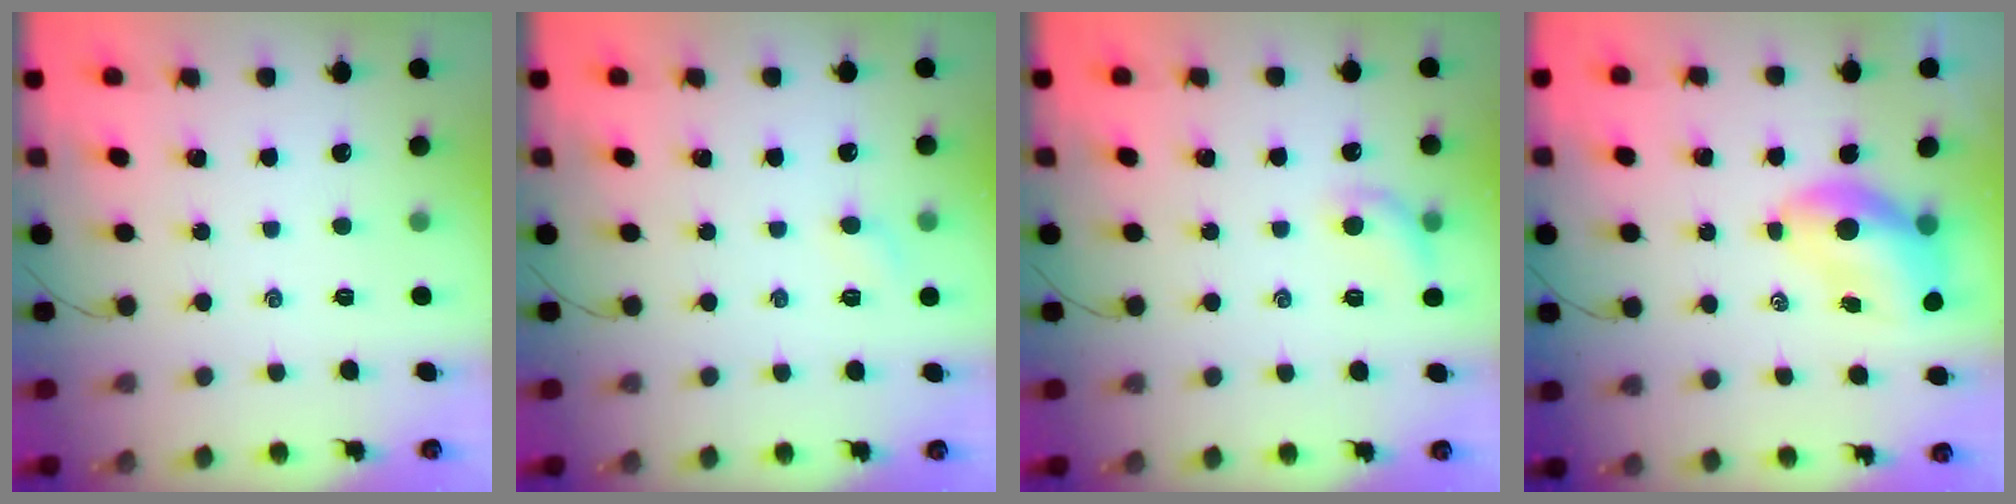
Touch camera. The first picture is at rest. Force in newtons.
{"total": 4.4, "press": 4.1, "slide": 1.4}
{"total": 7.8, "press": 7.6, "slide": 1.8}
{"total": 7.4, "press": 7.2, "slide": 1.5}